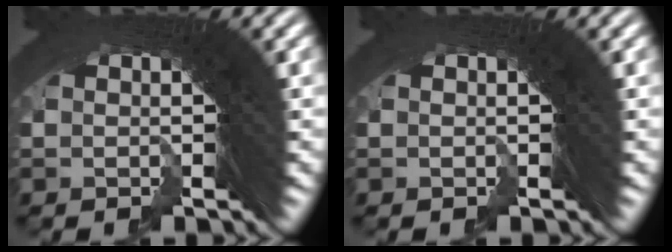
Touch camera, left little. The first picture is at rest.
{"total": 0.0}